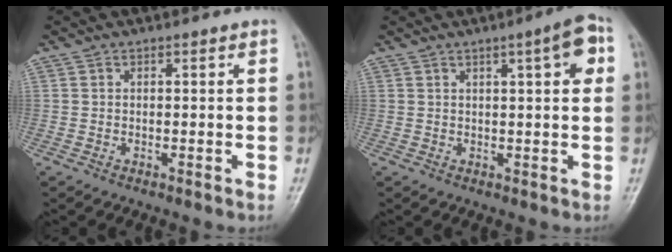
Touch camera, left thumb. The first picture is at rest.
{"total": 5.8, "force": [2.1, 1.2, 5.3], "torque": [-0.066, 0.003, 0.025]}